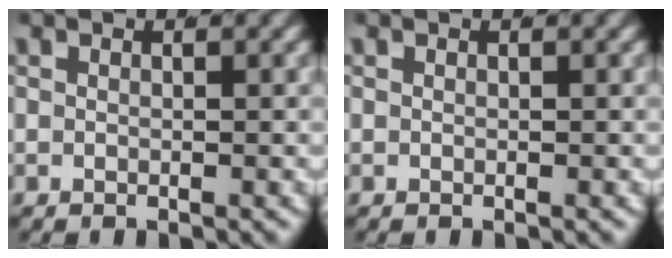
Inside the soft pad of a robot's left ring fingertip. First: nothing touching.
{"total": 0.0}